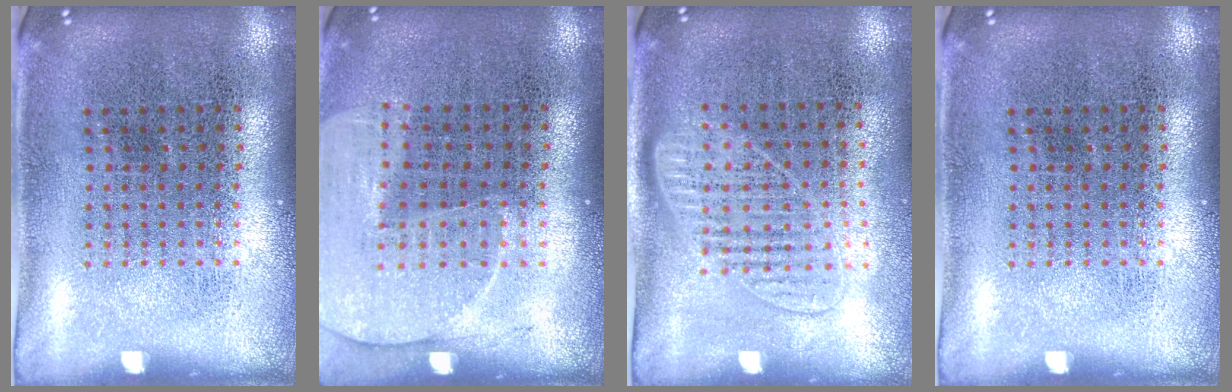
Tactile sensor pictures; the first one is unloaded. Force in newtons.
{"total": 1.3, "press": 1.3, "slide": 0.3}
{"total": 1.3, "press": 1.2, "slide": 0.6}
{"total": 0.0}